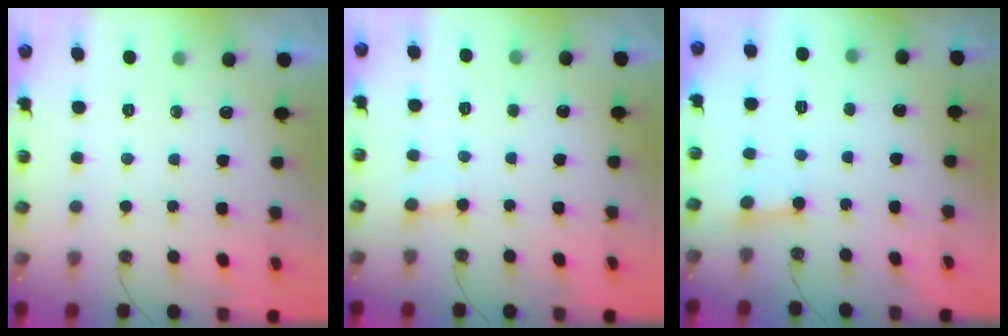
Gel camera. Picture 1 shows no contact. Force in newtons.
{"total": 2.2, "press": 2.2, "slide": 0.2}
{"total": 2.4, "press": 2.4, "slide": 0.2}